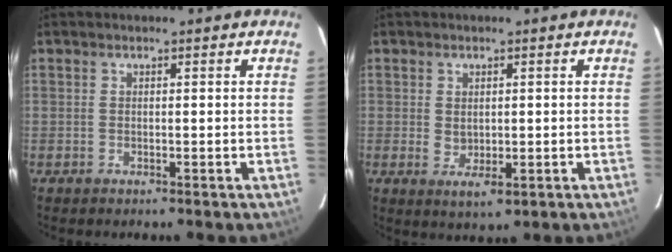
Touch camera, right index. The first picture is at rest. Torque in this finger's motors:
{"motor_torque": [0.33, 0.25, -0.01, 0.02]}